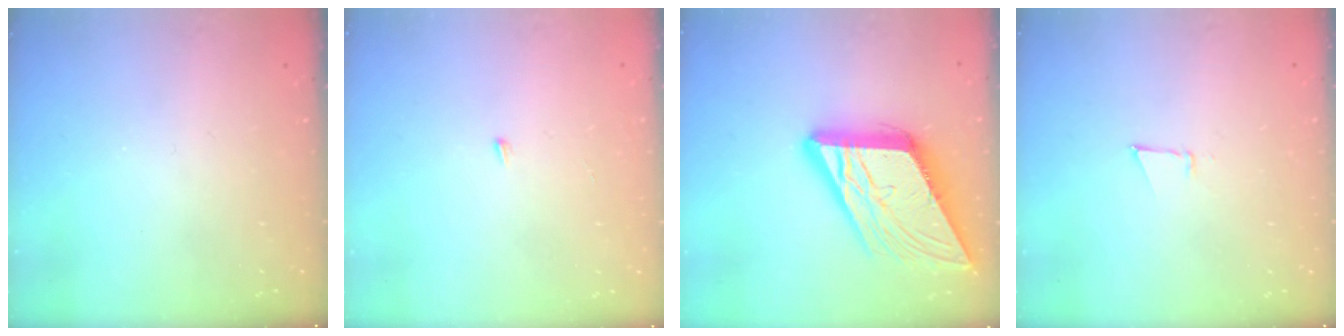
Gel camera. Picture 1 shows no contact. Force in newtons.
{"total": 3.3, "press": 3.3, "slide": 0.2}
{"total": 18.7, "press": 18.6, "slide": 2.1}
{"total": 3.8, "press": 3.7, "slide": 0.6}